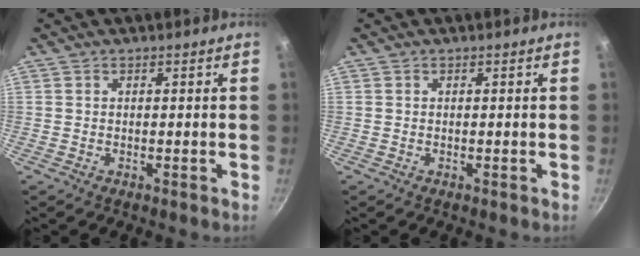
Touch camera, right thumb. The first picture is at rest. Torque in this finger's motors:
{"motor_torque": [-0.16, 0.16, 0.00, 0.00, 0.00]}